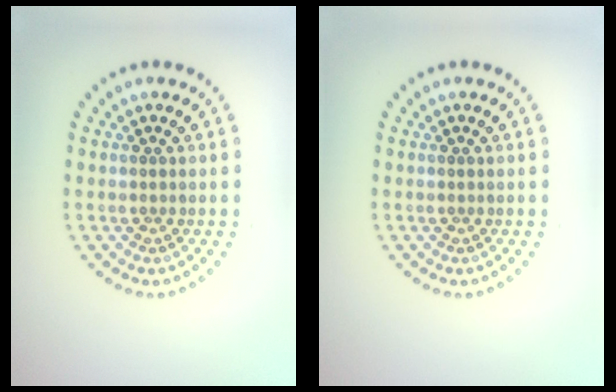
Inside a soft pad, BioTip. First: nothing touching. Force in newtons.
{"total": 0.0}